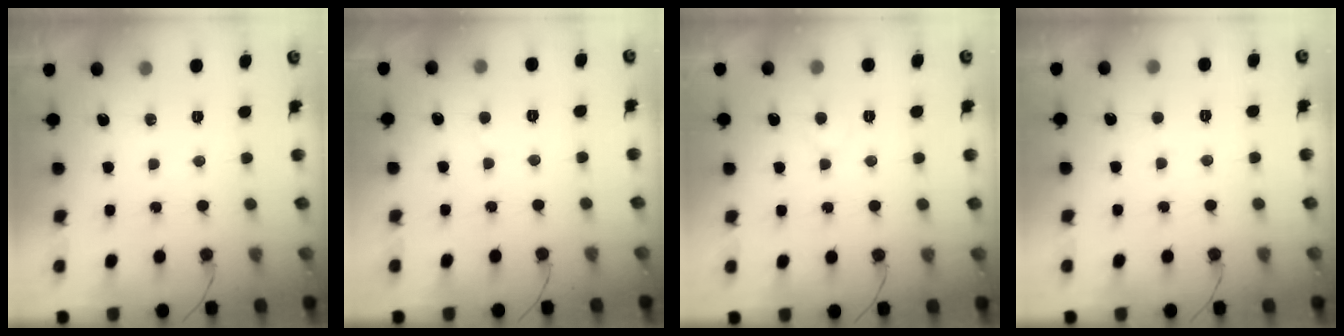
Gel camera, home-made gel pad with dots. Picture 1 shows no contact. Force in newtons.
{"total": 2.6, "press": 2.6, "slide": 0.2}
{"total": 4.7, "press": 4.7, "slide": 0.4}
{"total": 2.0, "press": 2.0, "slide": 0.1}